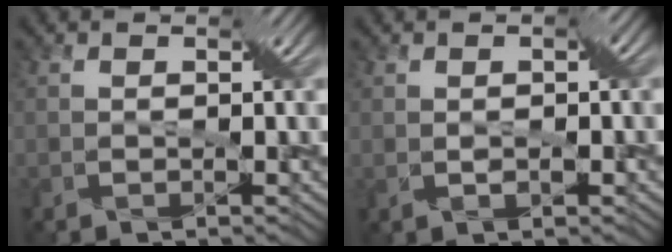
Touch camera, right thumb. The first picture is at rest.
{"total": 2.0, "force": [0.1, 1.1, 1.7], "torque": [-0.030, 0.001, 0.005]}